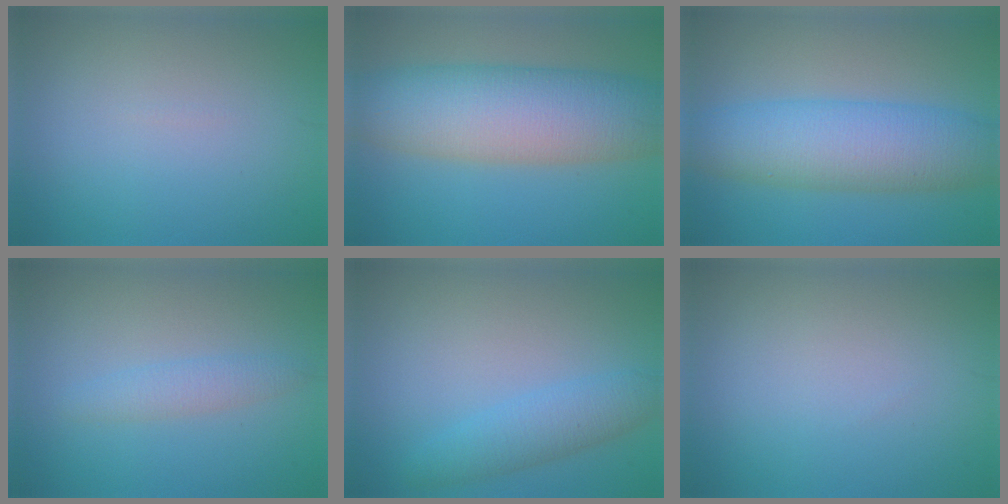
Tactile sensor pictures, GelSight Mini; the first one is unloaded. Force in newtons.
{"total": 10.7, "press": 10.7, "slide": 0.6}
{"total": 8.2, "press": 8.2, "slide": 0.3}
{"total": 1.9, "press": 1.9, "slide": 0.0}
{"total": 3.3, "press": 3.3, "slide": 0.0}
{"total": 0.0}